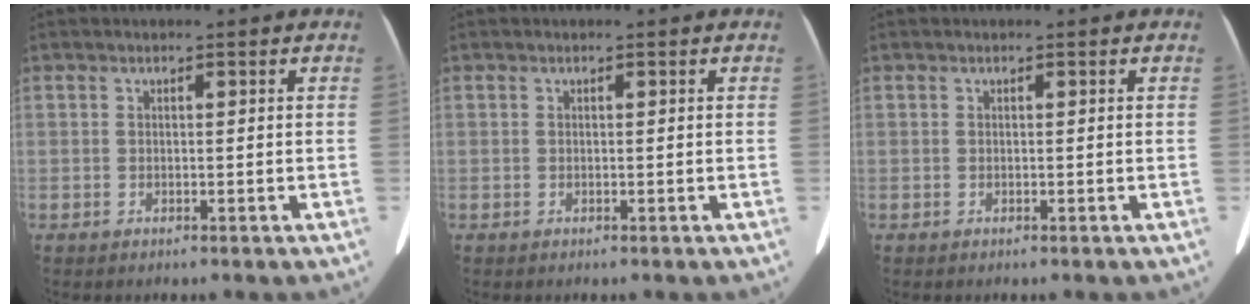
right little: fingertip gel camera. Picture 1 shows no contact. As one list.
[{"total": 0.0}, {"total": 0.0}]